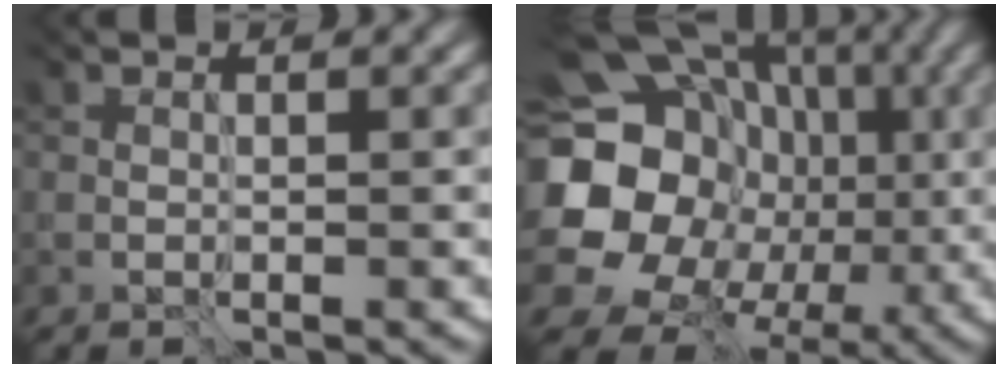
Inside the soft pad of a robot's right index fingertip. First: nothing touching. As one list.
[{"total": 19.5, "force": [0.8, 17.9, 7.9], "torque": [-0.167, 0.006, -0.010]}]